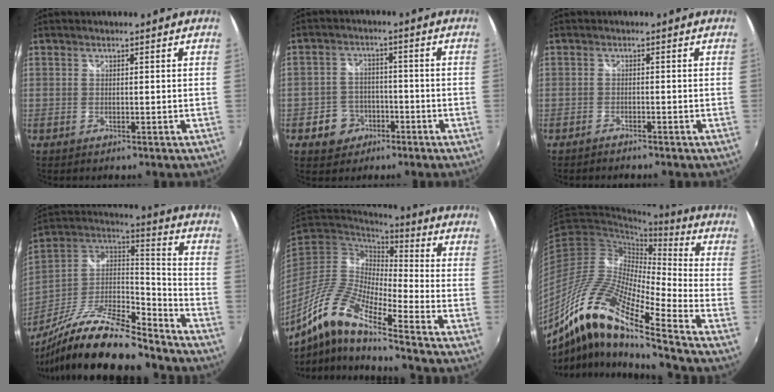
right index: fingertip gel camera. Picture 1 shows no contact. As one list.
[{"total": 6.1, "force": [-3.2, 5.1, 1.2], "torque": [-0.041, 0.019, -0.043]}, {"total": 1.7, "force": [-1.7, 0.2, 0.4], "torque": [-0.020, -0.004, -0.030]}, {"total": 23.5, "force": [-17.7, 6.1, 14.2], "torque": [-0.267, -0.027, -0.300]}, {"total": 15.2, "force": [-9.0, 2.3, 12.0], "torque": [-0.224, -0.018, -0.188]}, {"total": 17.7, "force": [-11.5, 2.1, 13.2], "torque": [-0.242, -0.010, -0.241]}]